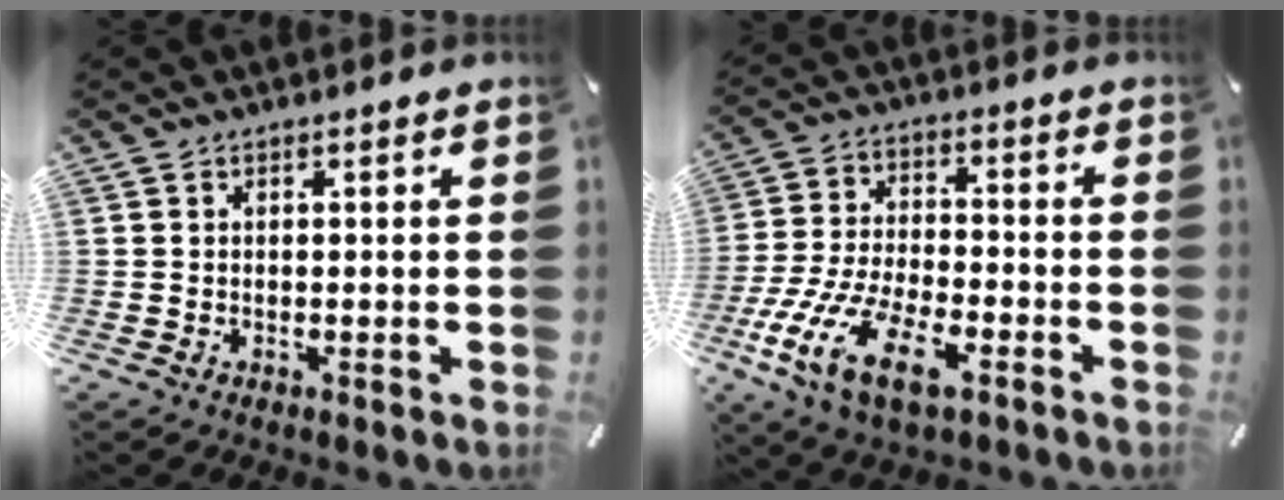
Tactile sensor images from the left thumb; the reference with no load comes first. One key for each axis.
{"total": 14.9, "fx": -7.6, "fy": 6.7, "fz": 11.0, "tx": -0.230, "ty": 0.023, "tz": -0.135}